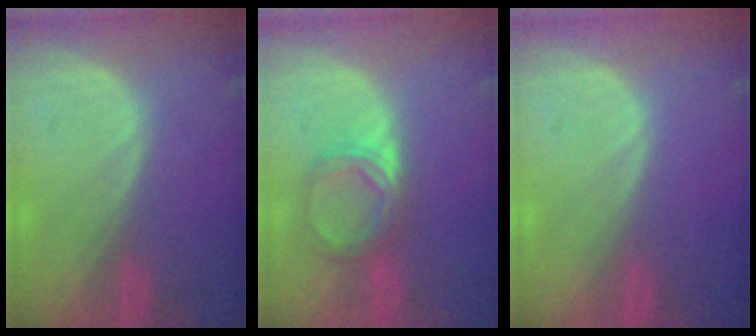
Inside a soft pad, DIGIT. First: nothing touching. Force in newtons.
{"total": 5.3, "press": 4.8, "slide": 2.3}
{"total": 0.0}